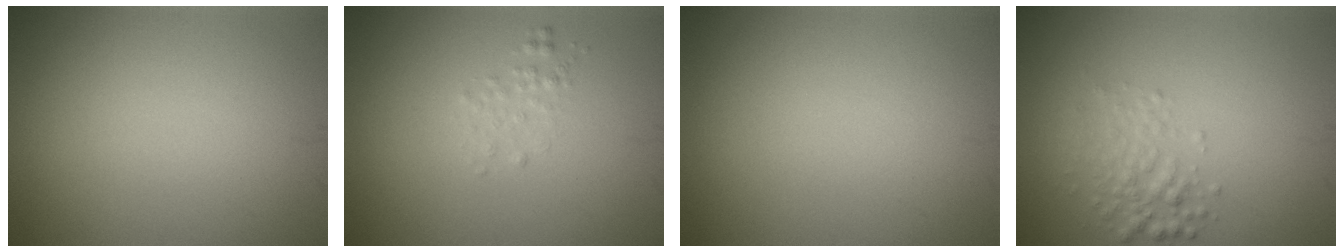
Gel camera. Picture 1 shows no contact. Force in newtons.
{"total": 1.0, "press": 1.0, "slide": 0.0}
{"total": 0.0}
{"total": 2.4, "press": 2.4, "slide": 0.1}